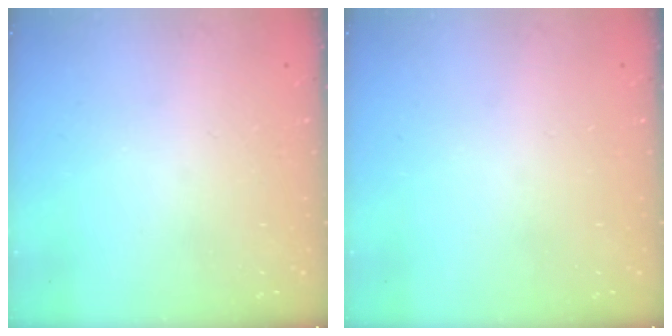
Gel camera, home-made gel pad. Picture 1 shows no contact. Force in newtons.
{"total": 0.0}